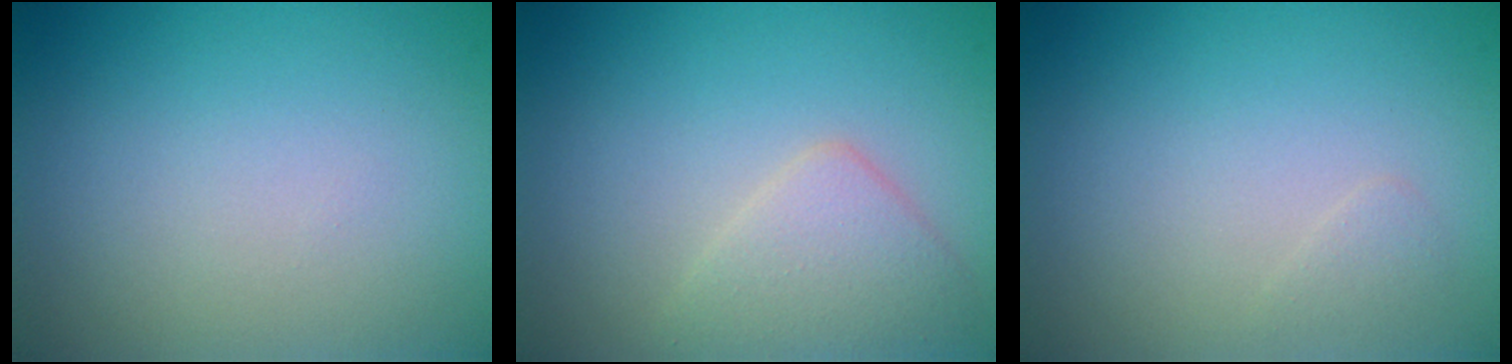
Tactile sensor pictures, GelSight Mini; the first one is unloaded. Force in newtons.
{"total": 2.8, "press": 2.8, "slide": 0.1}
{"total": 0.6, "press": 0.6, "slide": 0.0}